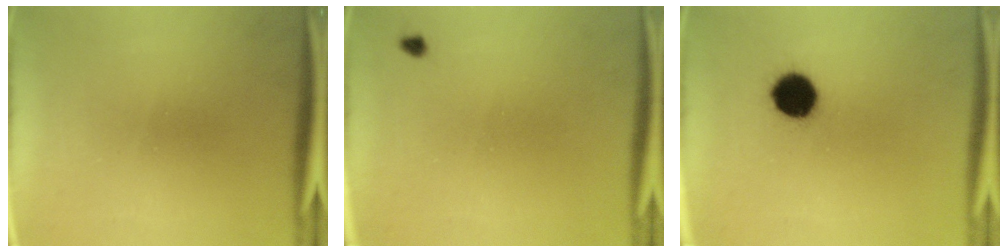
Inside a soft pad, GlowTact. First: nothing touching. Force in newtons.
{"total": 0.7}
{"total": 8.5}